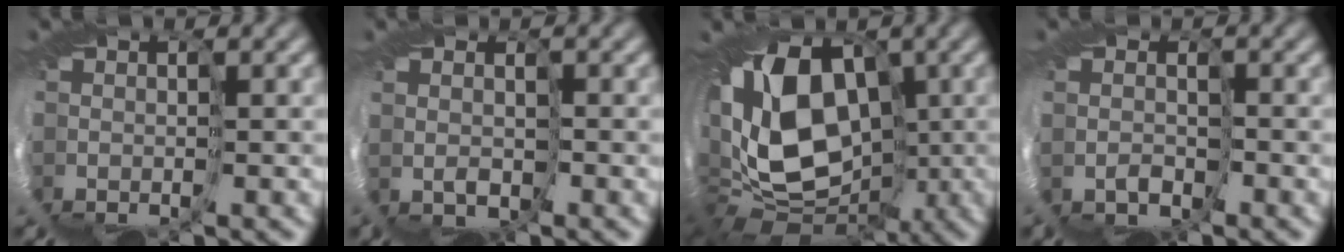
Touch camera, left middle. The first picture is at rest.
{"total": 2.0, "force": [1.9, -0.2, -0.8], "torque": [0.008, -0.003, 0.033]}
{"total": 11.6, "force": [2.6, 7.8, 8.2], "torque": [-0.140, 0.004, 0.029]}
{"total": 2.1, "force": [1.4, -0.8, -1.4], "torque": [0.028, 0.006, 0.014]}